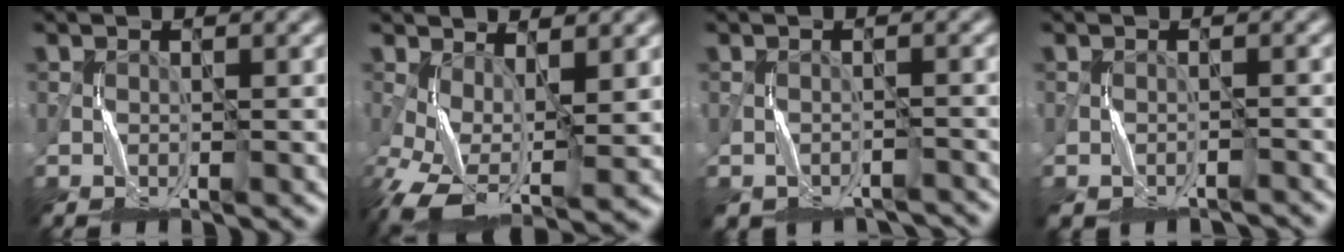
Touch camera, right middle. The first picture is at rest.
{"total": 7.2, "force": [-1.4, 3.5, 6.1], "torque": [-0.133, -0.008, -0.028]}
{"total": 4.0, "force": [-3.4, 2.0, 0.7], "torque": [-0.011, 0.001, -0.049]}
{"total": 2.3, "force": [-1.9, 1.0, 1.0], "torque": [-0.018, -0.003, -0.030]}